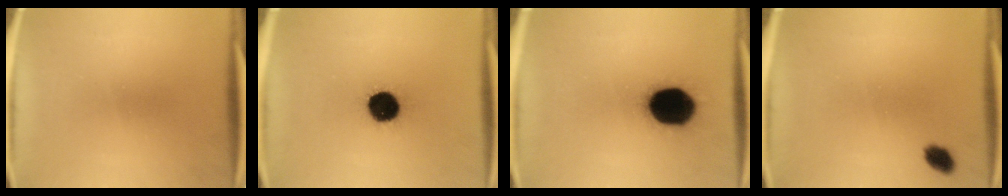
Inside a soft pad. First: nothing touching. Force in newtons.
{"total": 12.6}
{"total": 19.2}
{"total": 2.8}